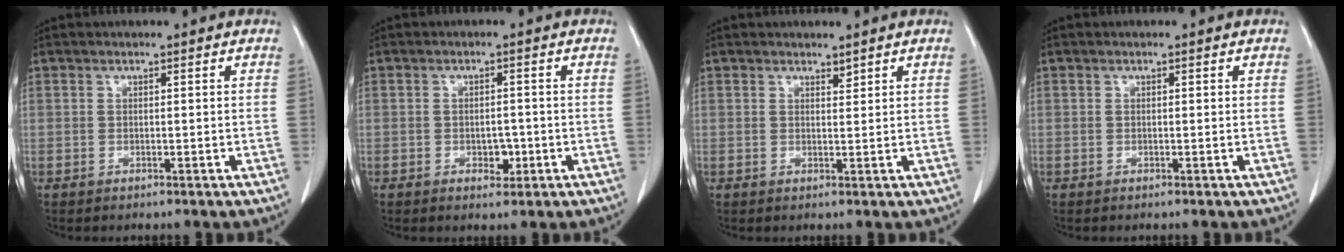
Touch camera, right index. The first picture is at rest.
{"total": 2.7, "force": [-1.0, 1.6, 1.9], "torque": [-0.029, 0.004, -0.007]}
{"total": 0.9, "force": [0.8, 0.1, 0.3], "torque": [-0.008, -0.006, 0.014]}
{"total": 0.0}